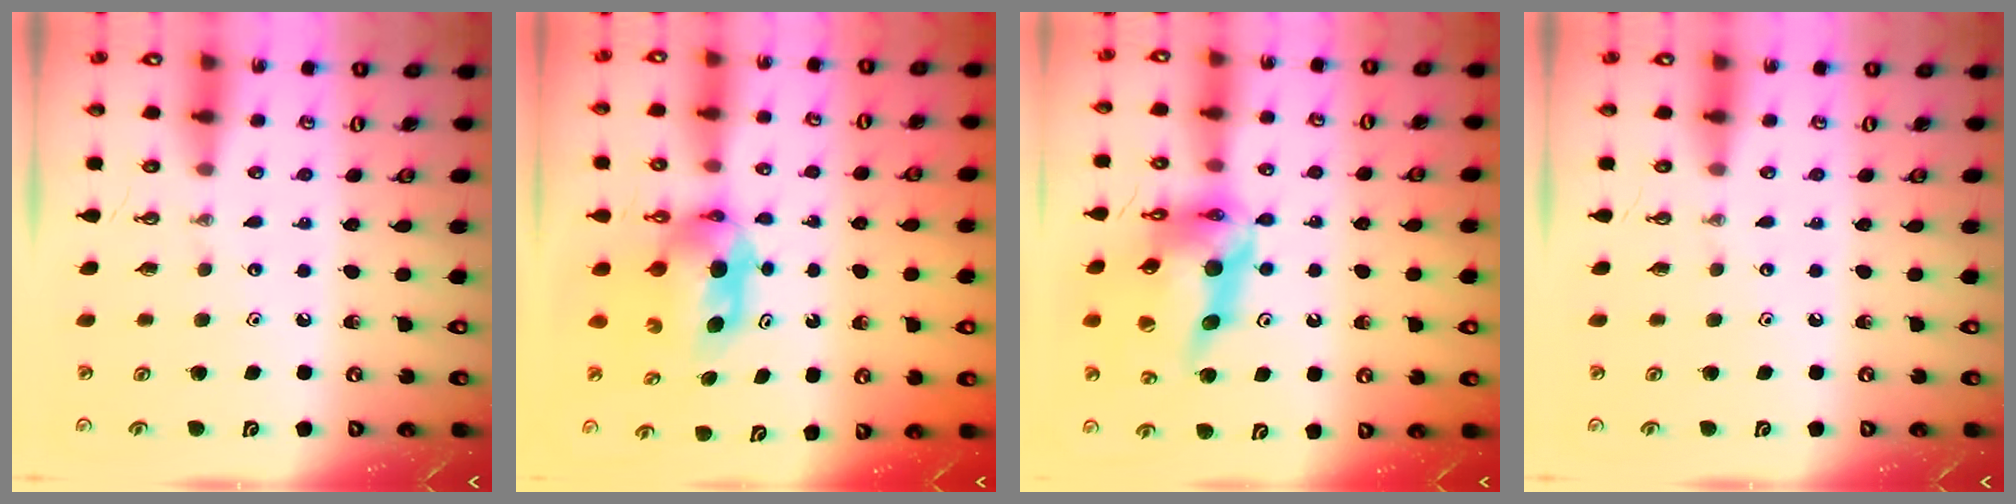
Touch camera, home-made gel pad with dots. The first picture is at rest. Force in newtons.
{"total": 6.1, "press": 5.0, "slide": 3.6}
{"total": 19.4, "press": 19.3, "slide": 1.8}
{"total": 0.0}